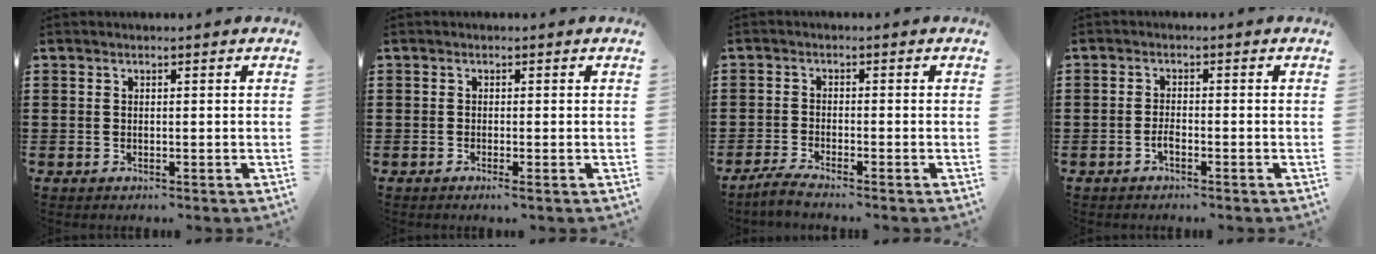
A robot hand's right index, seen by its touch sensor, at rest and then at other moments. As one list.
[{"total": 0.7, "force": [-0.3, -0.1, 0.6], "torque": [-0.010, -0.003, -0.005]}, {"total": 2.3, "force": [-2.2, -0.2, 0.7], "torque": [-0.021, 0.000, -0.046]}, {"total": 1.6, "force": [-0.9, 0.5, 1.2], "torque": [-0.026, -0.001, -0.017]}]